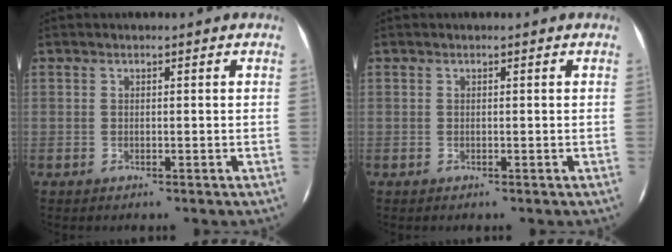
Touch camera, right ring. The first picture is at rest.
{"total": 0.0}